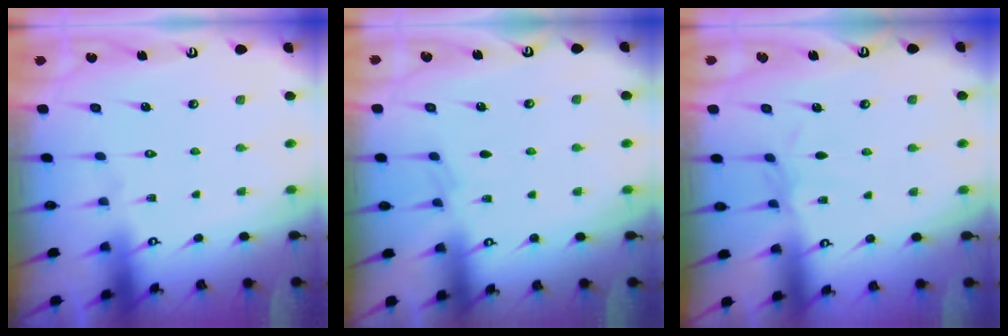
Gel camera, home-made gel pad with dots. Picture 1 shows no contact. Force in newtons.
{"total": 1.5, "press": 1.4, "slide": 0.3}
{"total": 1.7, "press": 1.6, "slide": 0.4}